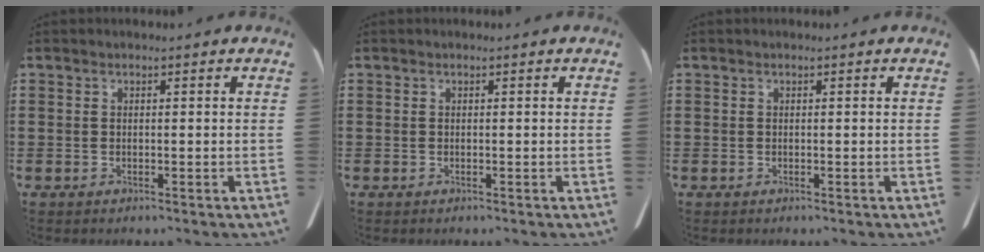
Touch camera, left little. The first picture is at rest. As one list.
[{"total": 0.0}, {"total": 0.0}]